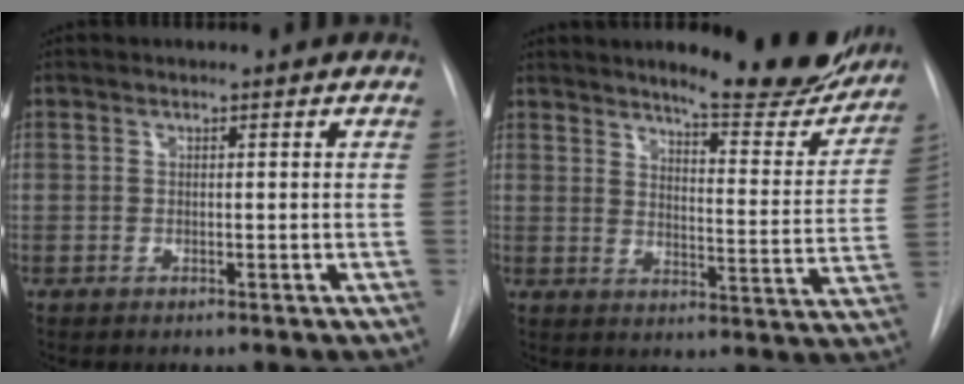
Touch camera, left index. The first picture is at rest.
{"total": 15.0, "force": [13.3, 2.2, 6.6], "torque": [-0.077, -0.061, 0.161]}